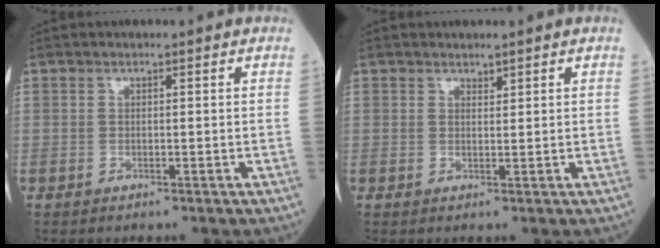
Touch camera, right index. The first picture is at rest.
{"total": 0.8, "force": [0.8, 0.2, 0.2], "torque": [-0.006, -0.002, 0.013]}